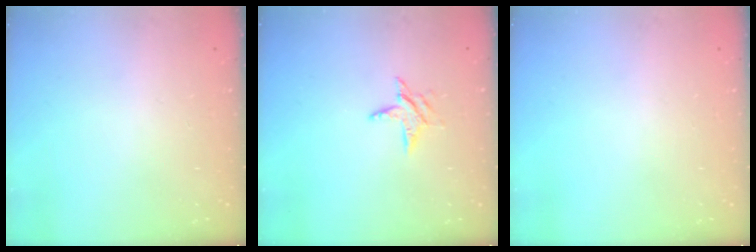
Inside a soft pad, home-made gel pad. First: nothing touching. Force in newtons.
{"total": 5.6, "press": 5.6, "slide": 0.4}
{"total": 0.0}